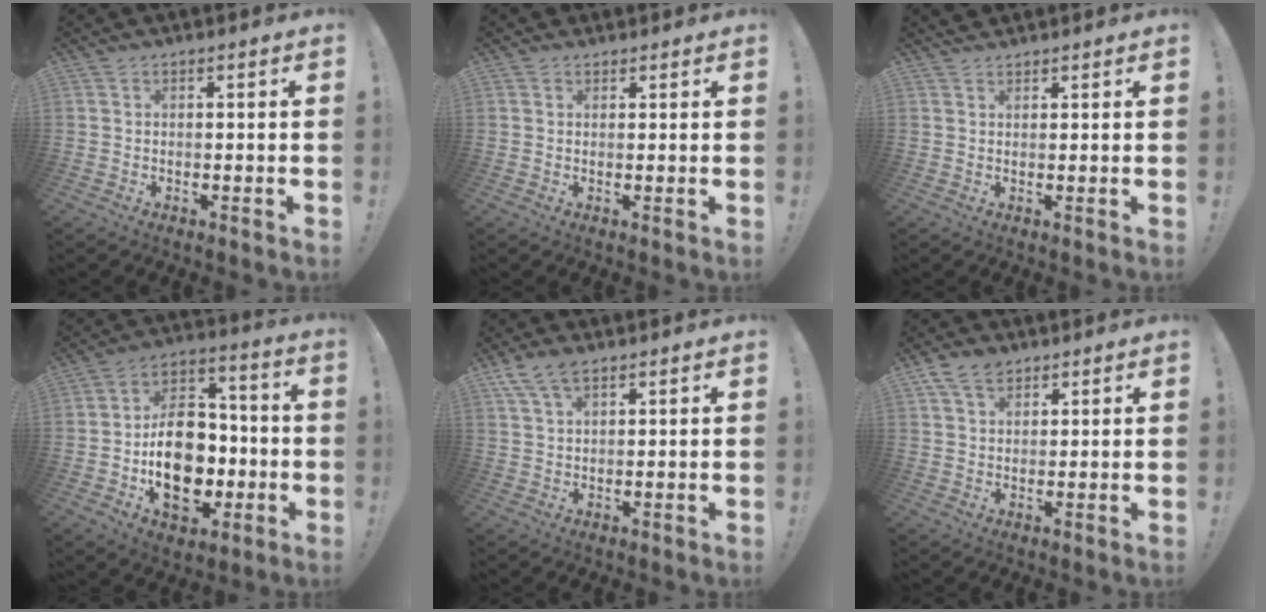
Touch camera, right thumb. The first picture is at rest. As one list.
[{"total": 1.5, "force": [1.0, 1.0, 0.3], "torque": [-0.006, -0.002, 0.019]}, {"total": 1.7, "force": [1.6, 0.6, 0.1], "torque": [-0.003, -0.010, 0.030]}, {"total": 18.8, "force": [-4.2, 13.2, 12.8], "torque": [-0.203, 0.022, -0.062]}, {"total": 6.8, "force": [4.3, 3.2, 4.2], "torque": [-0.082, -0.009, 0.084]}, {"total": 6.6, "force": [4.0, 4.4, 3.0], "torque": [-0.049, -0.011, 0.076]}]